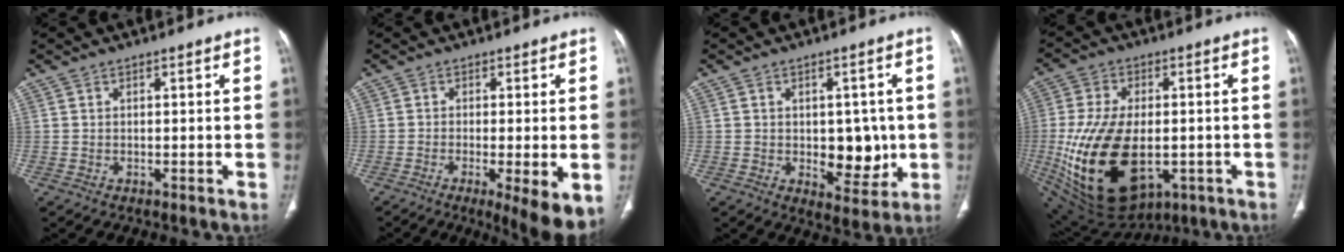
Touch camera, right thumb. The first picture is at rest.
{"total": 9.7, "force": [-3.6, 2.0, 8.8], "torque": [-0.132, -0.020, -0.054]}
{"total": 9.5, "force": [-0.8, 5.9, 7.4], "torque": [-0.054, -0.008, -0.001]}
{"total": 22.6, "force": [-4.1, 13.3, 17.8], "torque": [-0.334, -0.013, -0.040]}